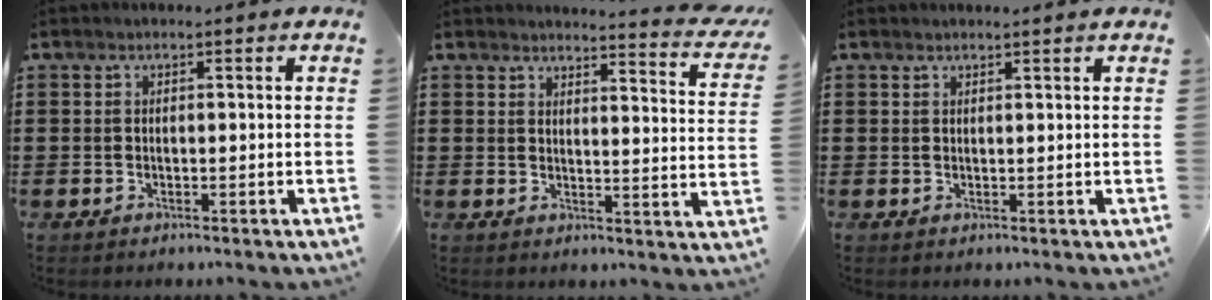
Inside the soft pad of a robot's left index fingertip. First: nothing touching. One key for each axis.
{"total": 3.5, "fx": 3.3, "fy": -0.5, "fz": 1.1, "tx": -0.021, "ty": -0.031, "tz": 0.051}
{"total": 1.0, "fx": 1.0, "fy": 0.0, "fz": 0.2, "tx": -0.005, "ty": -0.002, "tz": 0.021}